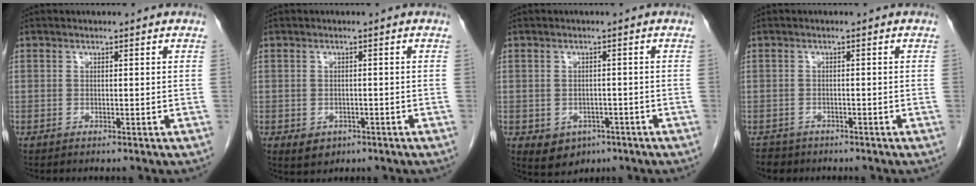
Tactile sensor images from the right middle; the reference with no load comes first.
{"total": 2.7, "force": [-1.3, 2.1, 1.1], "torque": [-0.016, 0.001, -0.007]}
{"total": 5.0, "force": [-2.3, 3.9, 2.0], "torque": [-0.029, 0.001, -0.022]}
{"total": 2.8, "force": [-2.3, 1.7, 0.1], "torque": [-0.010, 0.002, -0.037]}